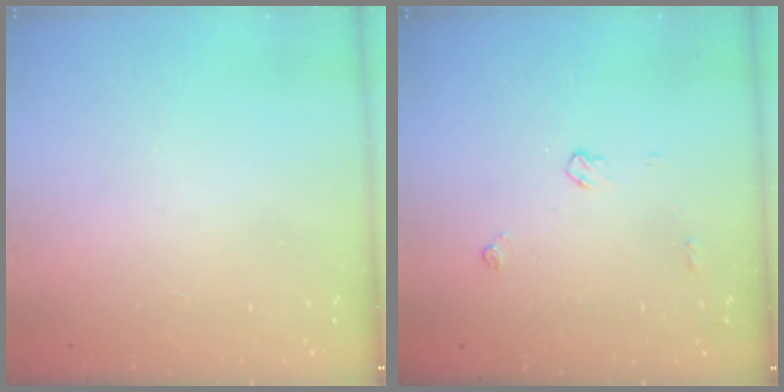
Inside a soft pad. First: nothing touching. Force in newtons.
{"total": 5.2, "press": 5.1, "slide": 0.8}